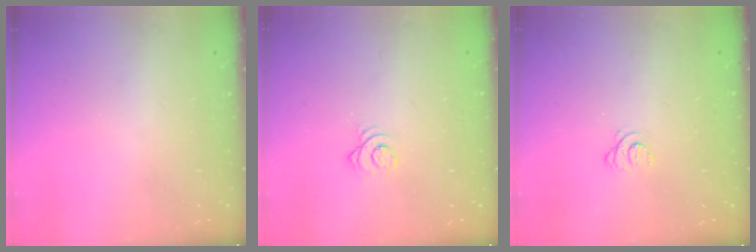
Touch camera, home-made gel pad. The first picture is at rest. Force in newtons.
{"total": 2.8, "press": 2.8, "slide": 0.3}
{"total": 1.2, "press": 1.2, "slide": 0.1}